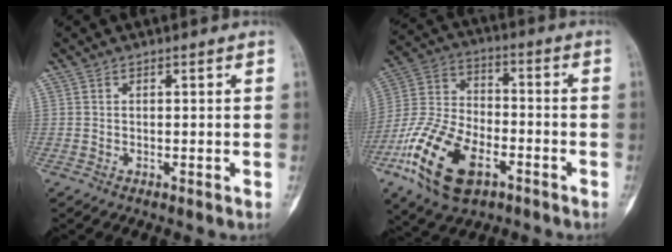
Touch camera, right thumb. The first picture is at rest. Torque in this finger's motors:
{"motor_torque": [0.35, 0.18, 1.87, -0.87, 0.14]}